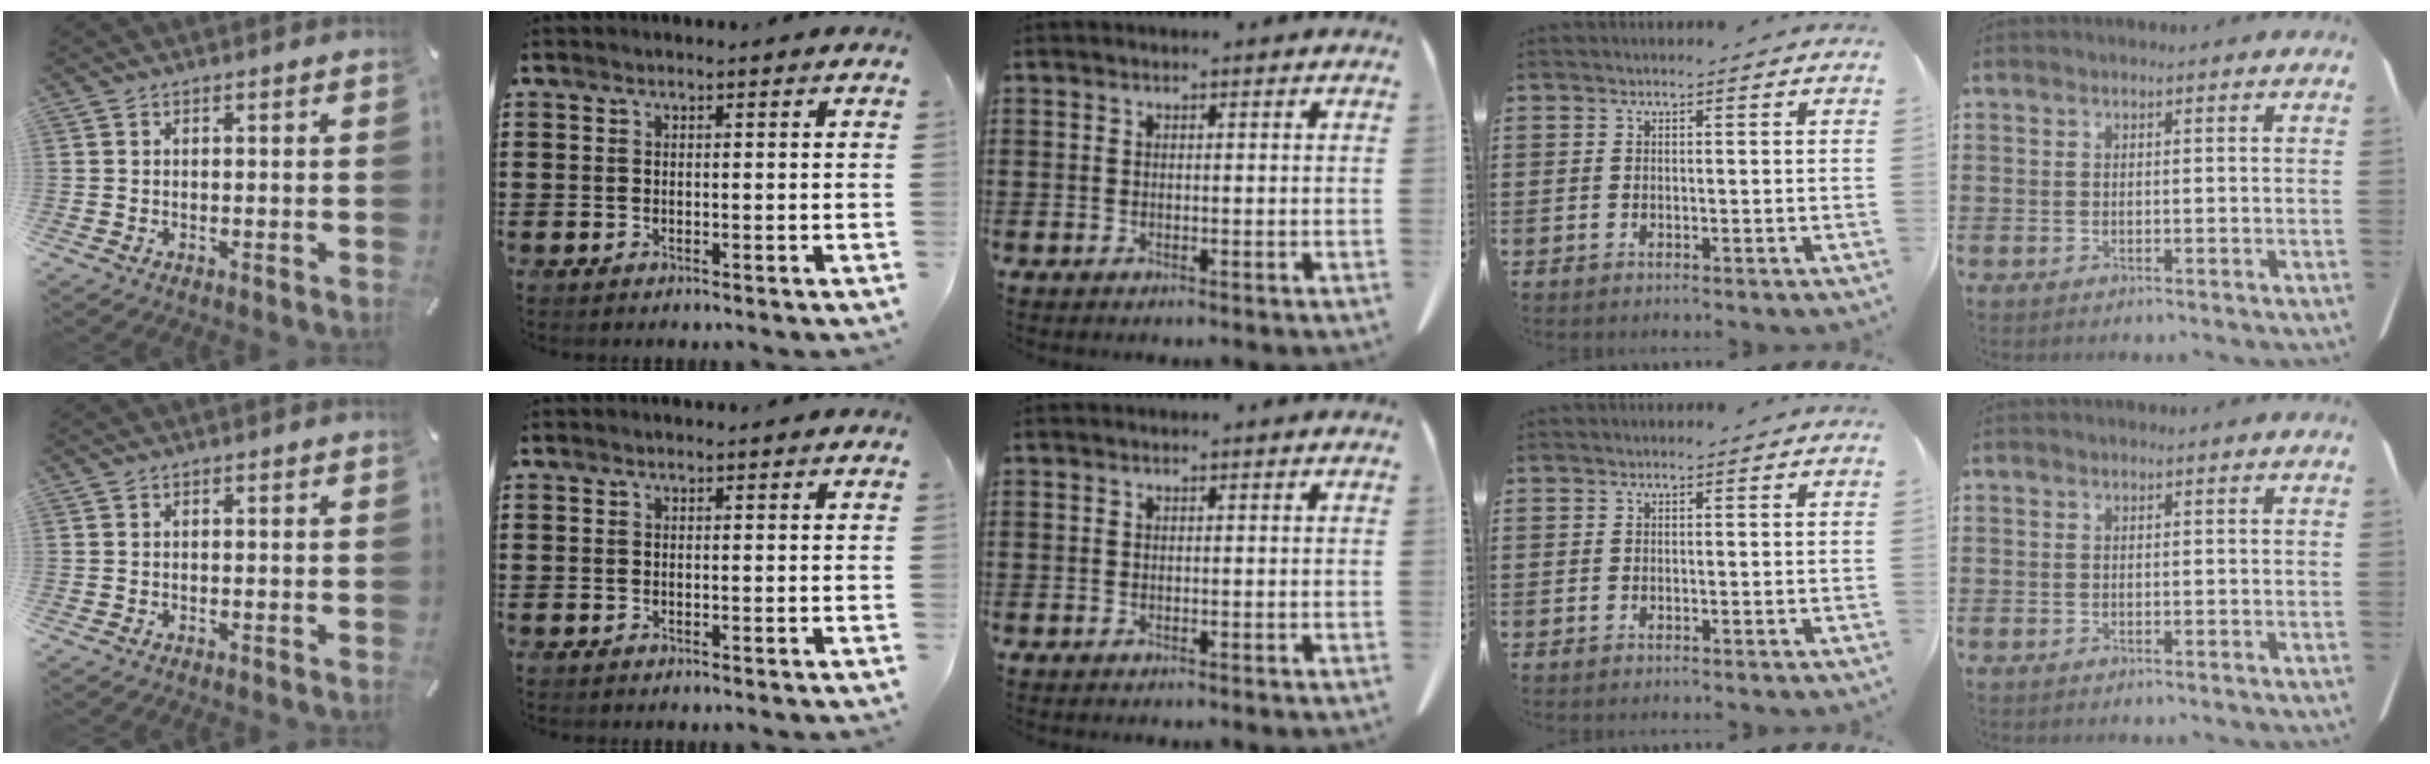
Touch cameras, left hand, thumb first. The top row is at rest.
{}